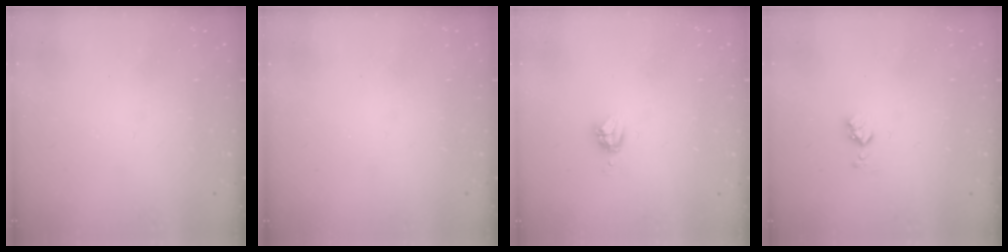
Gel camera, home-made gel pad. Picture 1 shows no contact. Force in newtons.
{"total": 0.0}
{"total": 3.8, "press": 3.8, "slide": 0.4}
{"total": 4.4, "press": 4.3, "slide": 0.7}